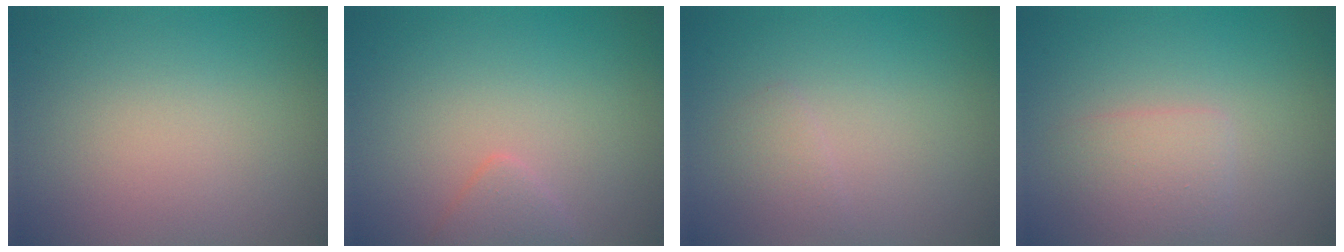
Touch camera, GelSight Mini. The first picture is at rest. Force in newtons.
{"total": 1.4, "press": 1.4, "slide": 0.1}
{"total": 1.1, "press": 1.1, "slide": 0.1}
{"total": 2.3, "press": 2.3, "slide": 0.1}